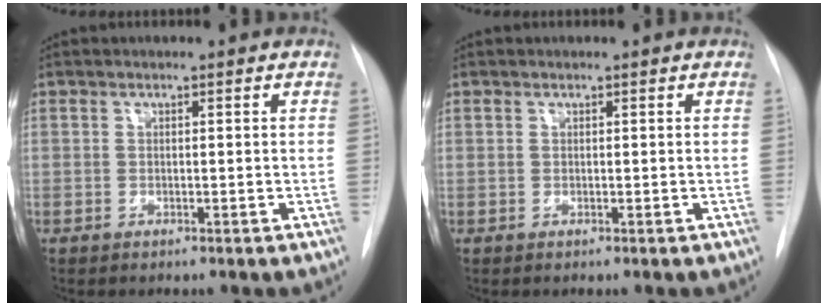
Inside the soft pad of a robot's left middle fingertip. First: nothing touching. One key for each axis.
{"total": 0.7, "fx": -0.2, "fy": -0.5, "fz": -0.5, "tx": 0.017, "ty": -0.005, "tz": -0.004}